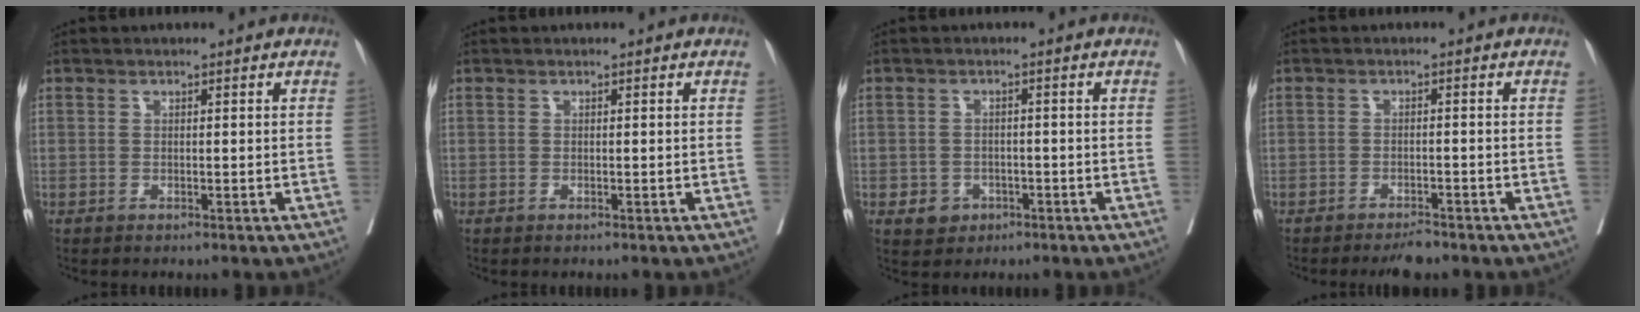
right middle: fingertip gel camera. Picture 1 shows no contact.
{"total": 0.0}
{"total": 3.1, "force": [-1.4, 2.7, 0.8], "torque": [-0.007, 0.008, -0.013]}
{"total": 2.5, "force": [-2.2, 0.4, 1.1], "torque": [-0.021, -0.005, -0.034]}